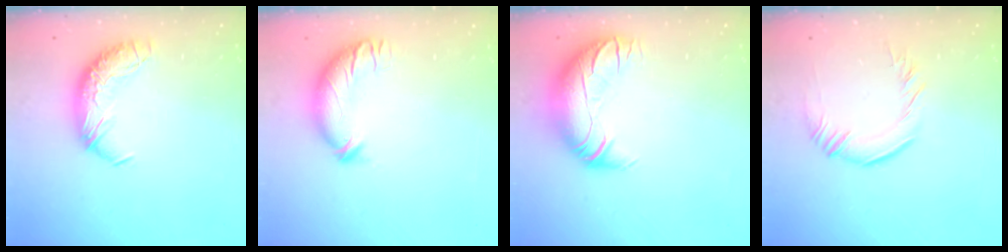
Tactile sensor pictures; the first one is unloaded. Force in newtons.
{"total": 3.5, "press": 3.2, "slide": 1.3}
{"total": 2.7, "press": 0.5, "slide": 2.7}
{"total": 1.2, "press": 0.8, "slide": 0.9}